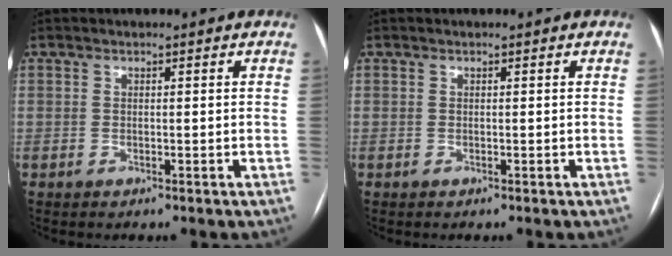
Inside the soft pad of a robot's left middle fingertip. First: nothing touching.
{"total": 0.0}